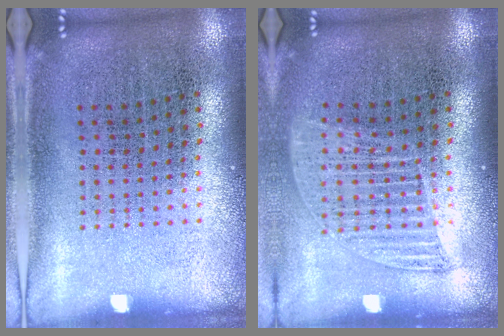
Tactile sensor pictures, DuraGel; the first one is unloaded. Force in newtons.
{"total": 1.2, "press": 1.1, "slide": 0.6}